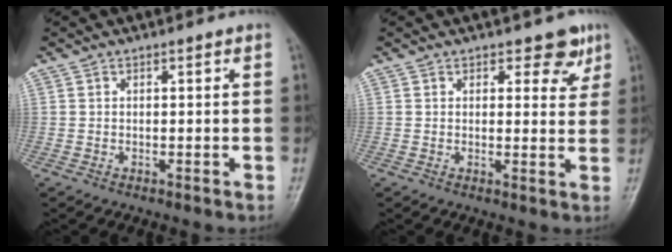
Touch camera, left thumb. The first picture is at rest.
{"total": 4.6, "force": [2.8, 2.8, 2.4], "torque": [0.005, -0.012, 0.030]}